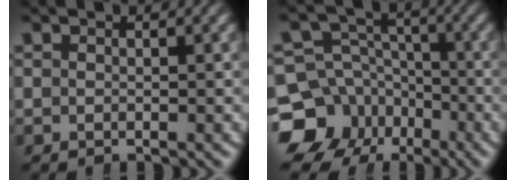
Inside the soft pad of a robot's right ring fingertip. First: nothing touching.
{"total": 13.3, "force": [-5.0, 11.3, 4.9], "torque": [-0.083, -0.064, -0.072]}